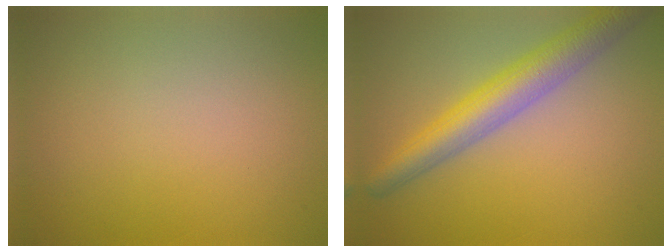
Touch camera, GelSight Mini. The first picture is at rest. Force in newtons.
{"total": 5.6, "press": 5.6, "slide": 0.1}